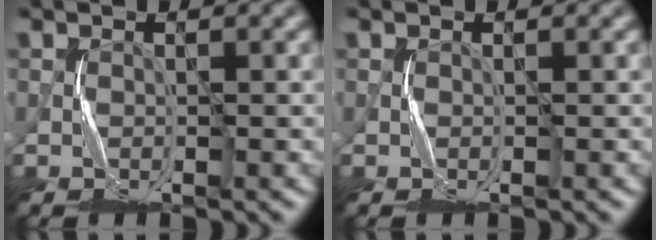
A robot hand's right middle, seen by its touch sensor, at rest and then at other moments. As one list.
[{"total": 0.0}]